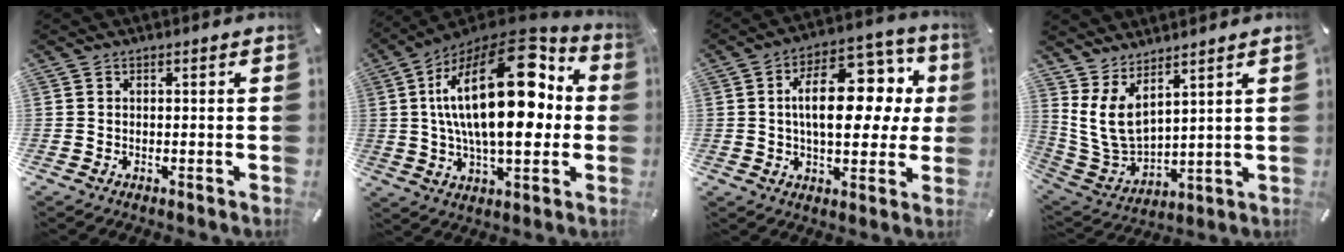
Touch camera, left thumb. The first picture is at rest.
{"total": 28.7, "force": [5.3, 14.1, 24.4], "torque": [-0.416, -0.024, 0.079]}
{"total": 18.8, "force": [3.7, 10.3, 15.2], "torque": [-0.229, -0.011, 0.062]}
{"total": 8.9, "force": [4.9, 5.2, 5.3], "torque": [-0.146, -0.035, 0.096]}